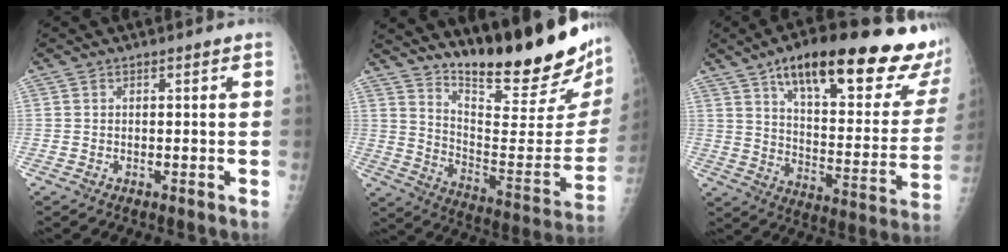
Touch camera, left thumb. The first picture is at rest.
{"total": 26.4, "force": [20.2, 5.2, 16.3], "torque": [-0.218, -0.141, 0.300]}
{"total": 31.2, "force": [19.3, 9.0, 22.8], "torque": [-0.280, -0.050, 0.277]}